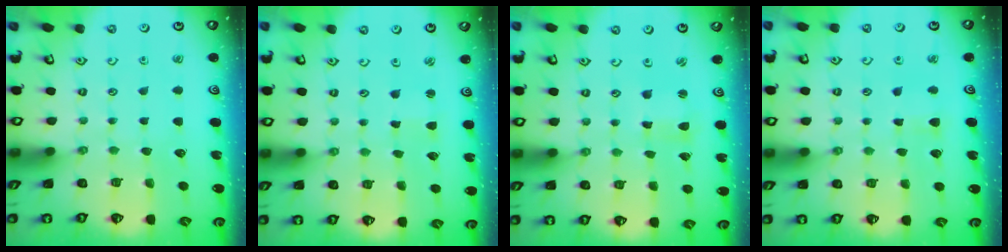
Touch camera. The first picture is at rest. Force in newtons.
{"total": 1.8, "press": 1.8, "slide": 0.3}
{"total": 2.1, "press": 2.1, "slide": 0.4}
{"total": 4.9, "press": 4.8, "slide": 1.1}